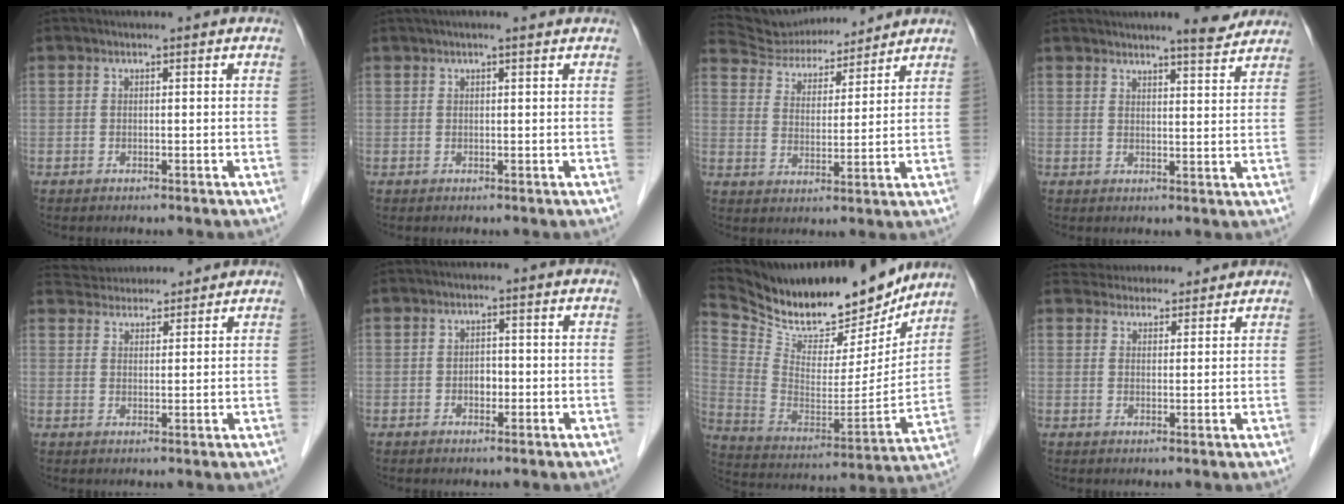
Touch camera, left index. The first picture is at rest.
{"total": 3.5, "force": [2.8, 0.1, 2.2], "torque": [-0.030, 0.024, 0.040]}
{"total": 11.6, "force": [11.2, 2.5, 2.0], "torque": [-0.036, 0.016, 0.189]}
{"total": 6.0, "force": [5.4, 0.4, 2.5], "torque": [-0.041, -0.001, 0.066]}
{"total": 8.0, "force": [7.7, 1.6, 1.5], "torque": [-0.028, 0.028, 0.119]}
{"total": 1.7, "force": [-0.6, 1.2, 1.1], "torque": [-0.014, 0.005, -0.010]}
{"total": 23.4, "force": [20.7, 6.5, 8.8], "torque": [-0.173, -0.024, 0.328]}
{"total": 8.3, "force": [7.8, 2.3, 1.3], "torque": [-0.009, 0.029, 0.106]}